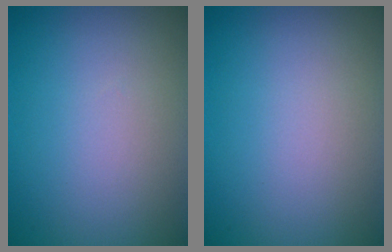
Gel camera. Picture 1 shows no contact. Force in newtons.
{"total": 0.0}